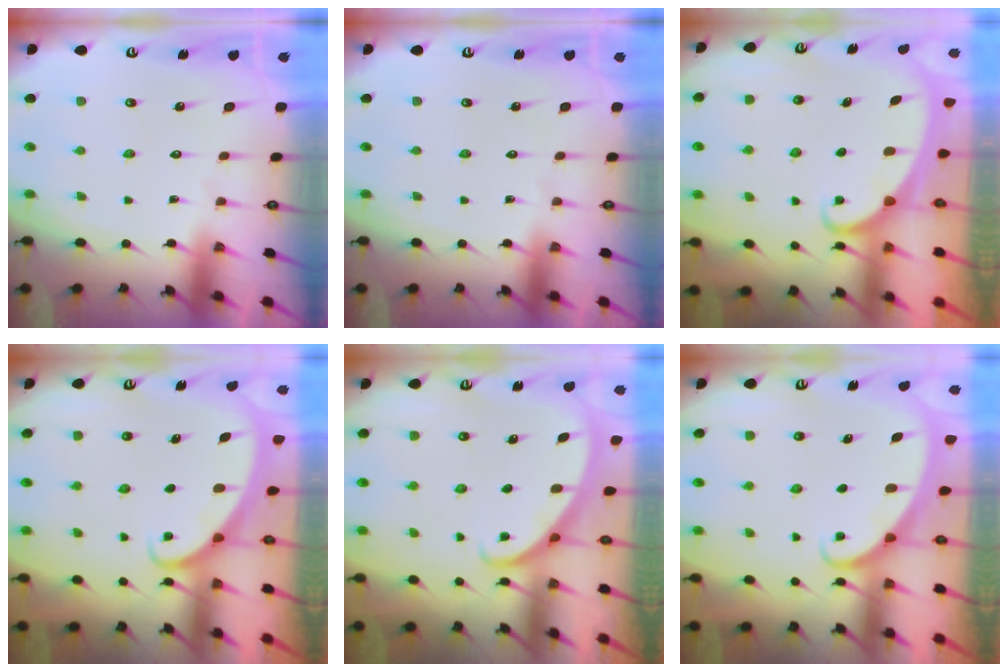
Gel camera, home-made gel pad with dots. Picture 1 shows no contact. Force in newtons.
{"total": 0.0}
{"total": 2.0, "press": 2.0, "slide": 0.2}
{"total": 2.1, "press": 2.1, "slide": 0.1}
{"total": 3.1, "press": 3.1, "slide": 0.1}
{"total": 2.1, "press": 2.1, "slide": 0.1}